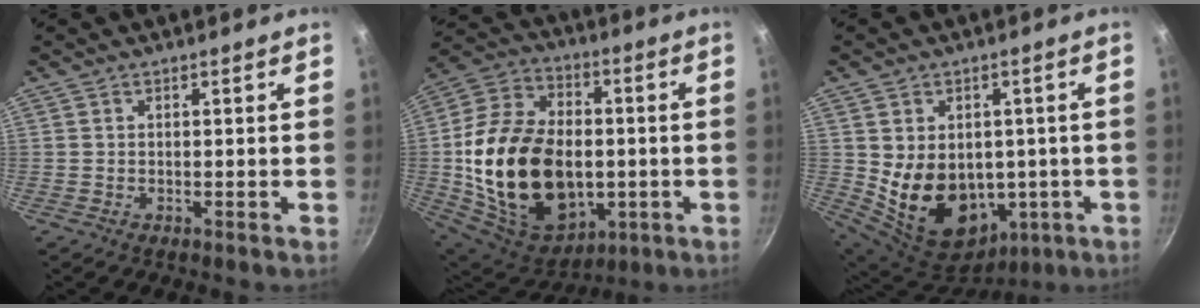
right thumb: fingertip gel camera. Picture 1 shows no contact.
{"total": 28.5, "force": [-2.4, 19.1, 21.1], "torque": [-0.365, 0.012, -0.027]}
{"total": 17.1, "force": [-0.9, 13.2, 10.9], "torque": [-0.173, -0.011, 0.021]}